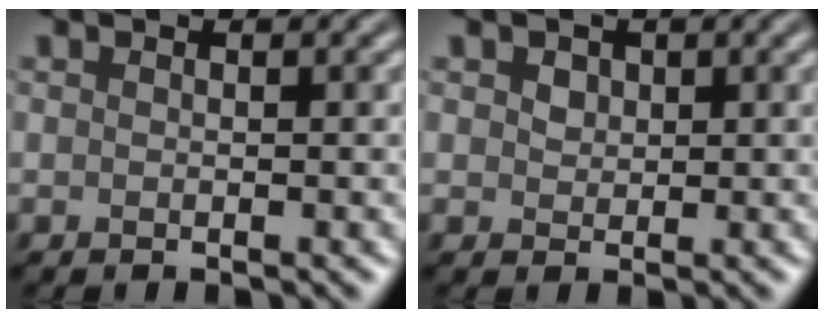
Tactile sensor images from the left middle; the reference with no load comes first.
{"total": 1.3, "force": [0.6, 1.0, 0.5], "torque": [-0.011, 0.001, 0.009]}